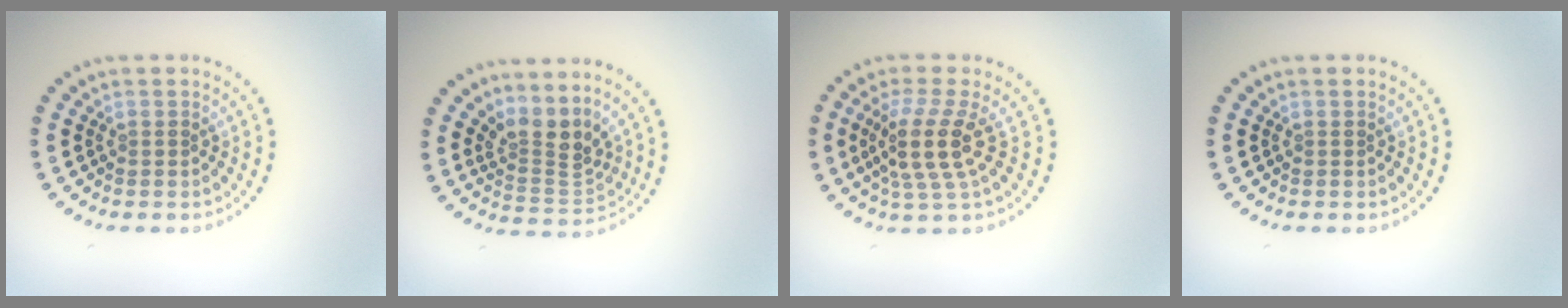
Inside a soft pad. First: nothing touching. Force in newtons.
{"total": 3.5, "press": 2.4, "slide": 2.5}
{"total": 4.0, "press": 3.0, "slide": 2.6}
{"total": 0.0}